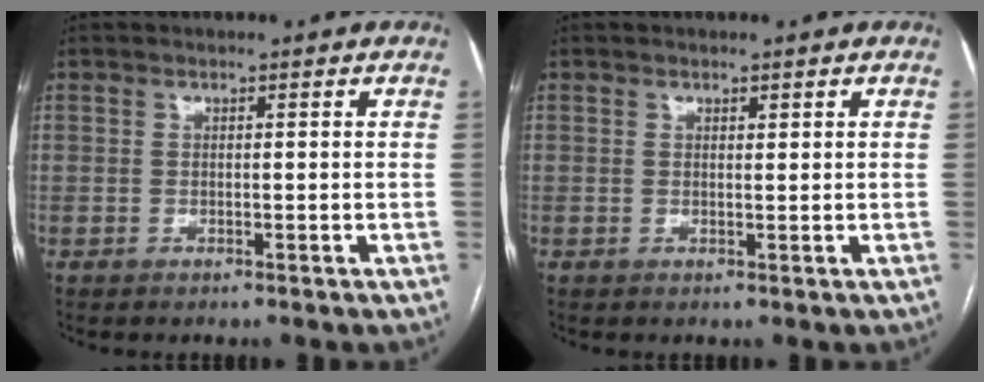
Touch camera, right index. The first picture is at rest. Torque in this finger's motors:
{"motor_torque": [-0.27, 0.27, 0.01, -0.01]}